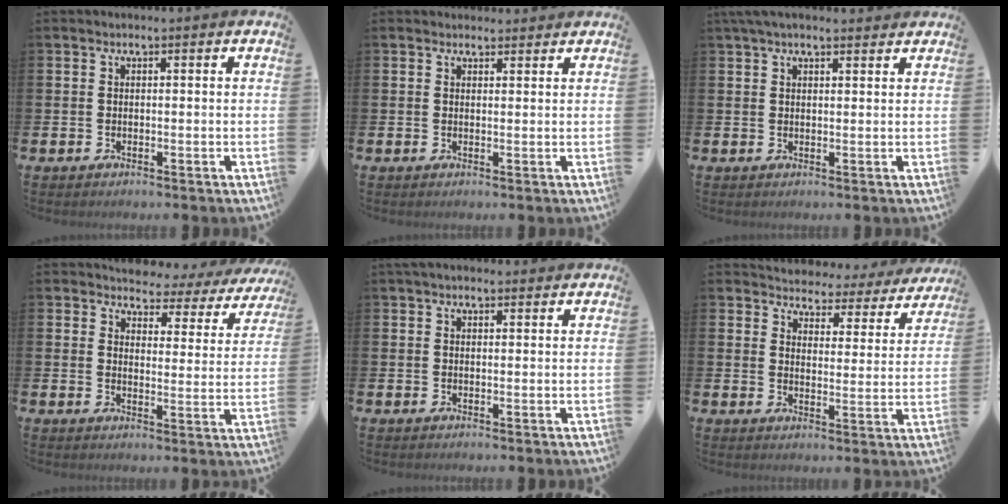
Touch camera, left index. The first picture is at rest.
{"total": 1.6, "force": [1.5, 0.6, -0.1], "torque": [0.009, -0.003, 0.025]}
{"total": 3.1, "force": [2.6, 0.8, 1.5], "torque": [-0.032, -0.001, 0.048]}
{"total": 3.0, "force": [2.6, 1.3, 0.0], "torque": [-0.013, -0.033, 0.036]}
{"total": 1.8, "force": [1.6, 0.7, 0.5], "torque": [-0.003, 0.002, 0.027]}
{"total": 3.5, "force": [3.4, 1.0, 0.0], "torque": [-0.016, -0.039, 0.050]}